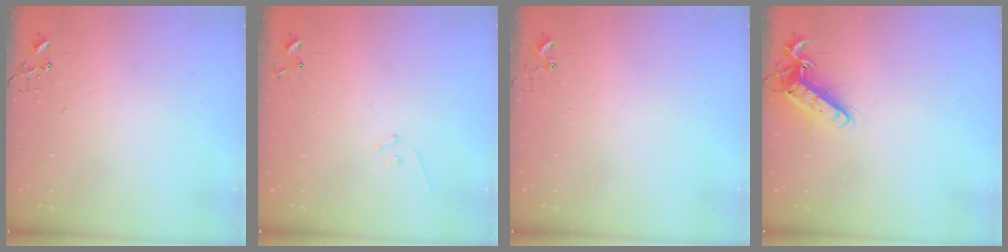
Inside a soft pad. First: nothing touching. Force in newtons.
{"total": 7.4, "press": 7.3, "slide": 0.6}
{"total": 2.7, "press": 2.7, "slide": 0.3}
{"total": 13.2, "press": 13.2, "slide": 1.3}